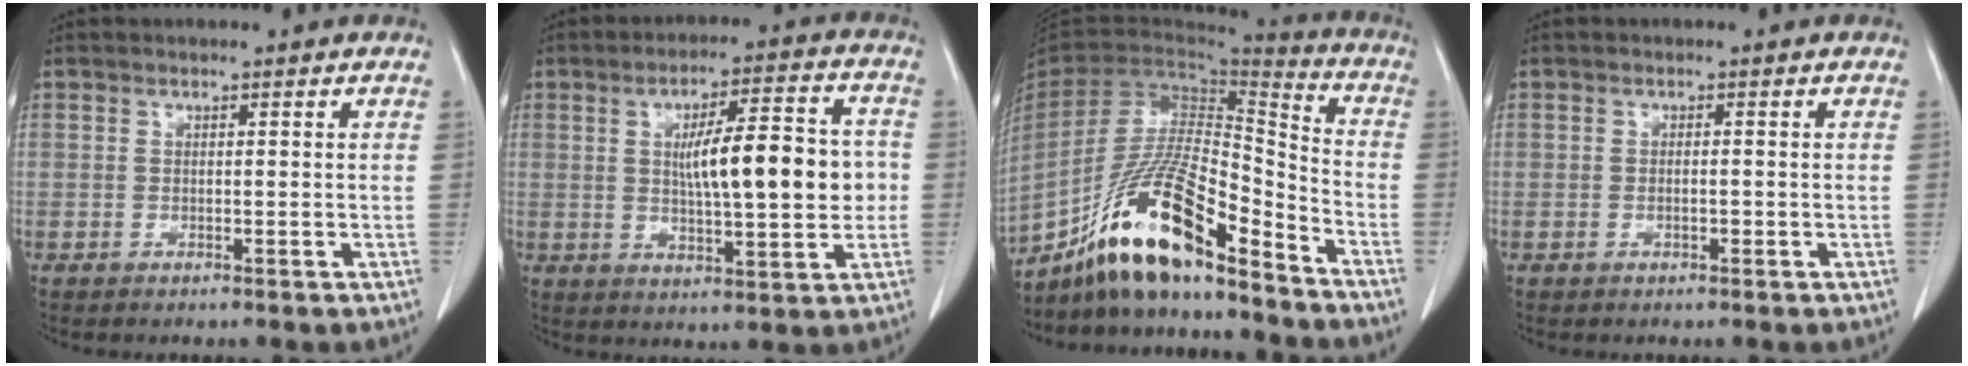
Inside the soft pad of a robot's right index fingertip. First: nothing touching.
{"total": 12.7, "force": [0.6, 3.2, 12.3], "torque": [-0.190, 0.023, 0.015]}
{"total": 18.2, "force": [-13.3, 2.9, 12.1], "torque": [-0.239, 0.004, -0.239]}
{"total": 0.7, "force": [-0.2, 0.2, 0.6], "torque": [-0.011, 0.000, -0.001]}